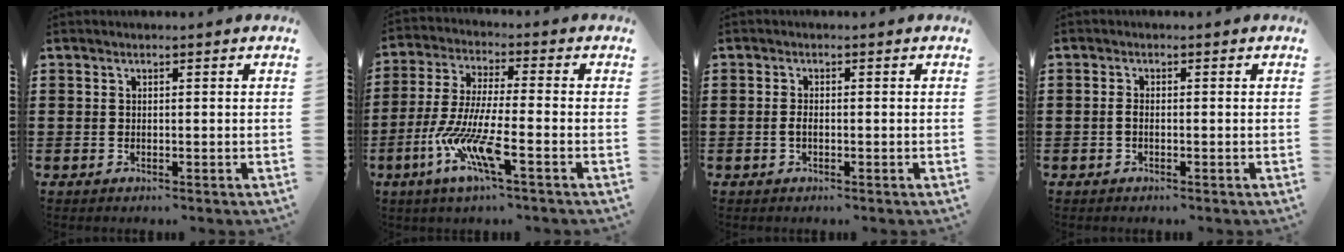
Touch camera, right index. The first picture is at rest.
{"total": 10.4, "force": [-5.1, 1.8, 8.9], "torque": [-0.209, -0.011, -0.103]}
{"total": 1.4, "force": [-0.4, 0.4, 1.2], "torque": [-0.033, -0.007, -0.010]}
{"total": 1.2, "force": [-0.5, 0.3, 1.0], "torque": [-0.030, -0.008, -0.010]}